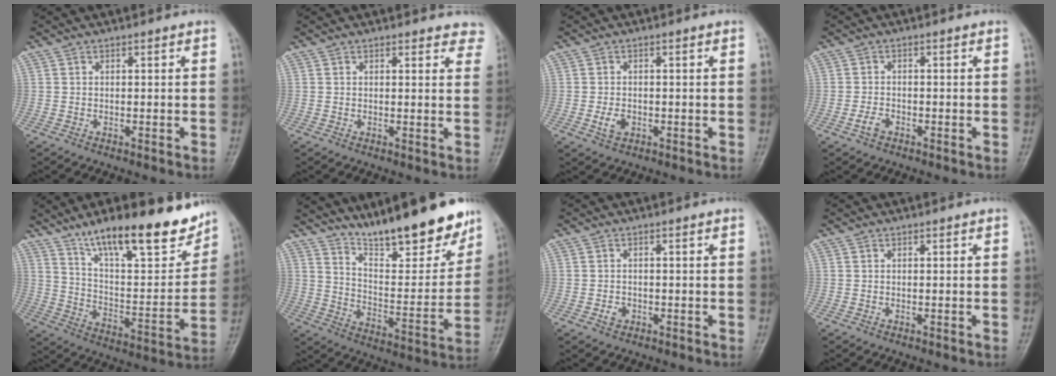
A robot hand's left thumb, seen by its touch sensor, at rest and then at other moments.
{"total": 5.4, "force": [4.8, 2.0, 1.2], "torque": [0.026, -0.019, 0.034]}
{"total": 2.5, "force": [-0.7, 1.7, 1.6], "torque": [-0.029, 0.001, -0.010]}
{"total": 2.0, "force": [-1.1, 1.2, 1.1], "torque": [-0.025, 0.006, -0.022]}
{"total": 22.9, "force": [16.1, 6.7, 14.9], "torque": [-0.188, -0.072, 0.263]}
{"total": 19.7, "force": [15.5, 4.7, 11.2], "torque": [-0.130, -0.097, 0.252]}
{"total": 1.5, "force": [-0.6, 1.2, 0.6], "torque": [-0.007, 0.004, -0.009]}
{"total": 0.0}